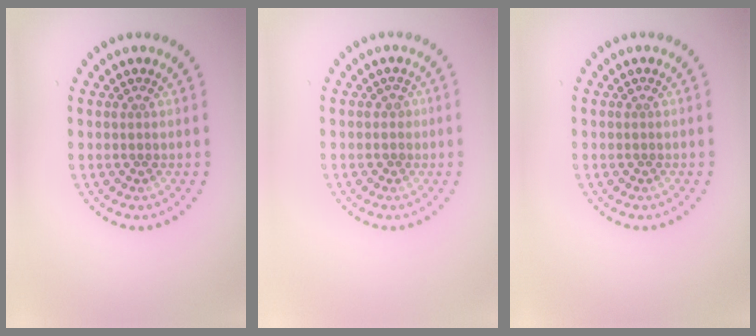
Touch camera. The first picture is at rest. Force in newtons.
{"total": 0.7, "press": 0.5, "slide": 0.5}
{"total": 0.0}